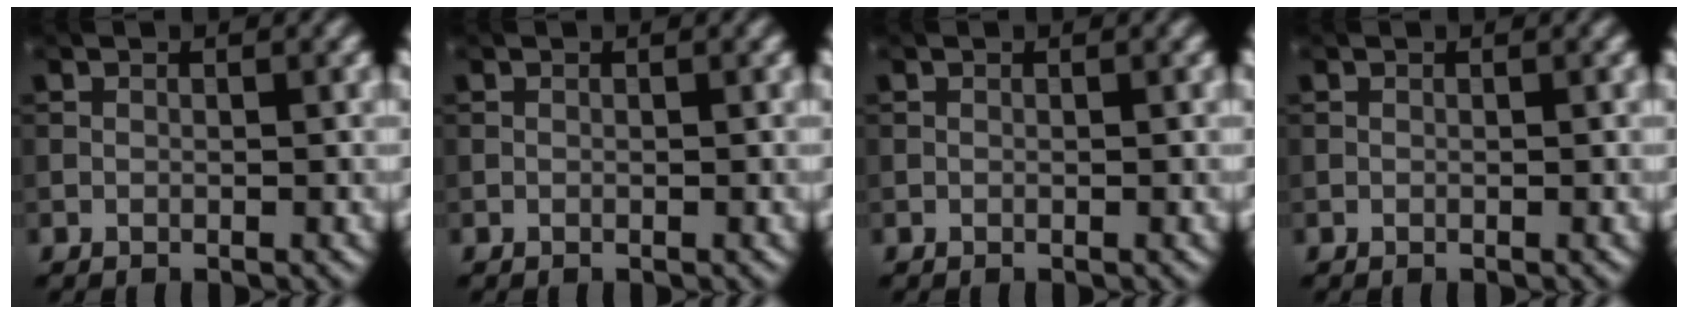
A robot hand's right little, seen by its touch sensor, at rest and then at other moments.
{"total": 0.0}
{"total": 0.0}
{"total": 0.0}